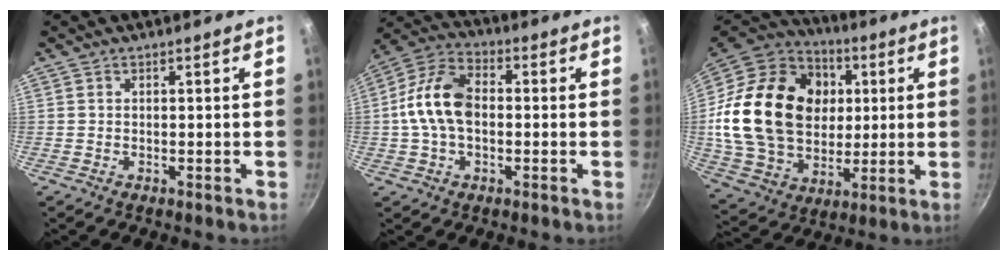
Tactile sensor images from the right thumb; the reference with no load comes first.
{"total": 12.4, "force": [-0.1, 7.8, 9.7], "torque": [-0.172, 0.035, -0.018]}
{"total": 29.1, "force": [4.0, 21.7, 19.0], "torque": [-0.324, 0.012, 0.081]}